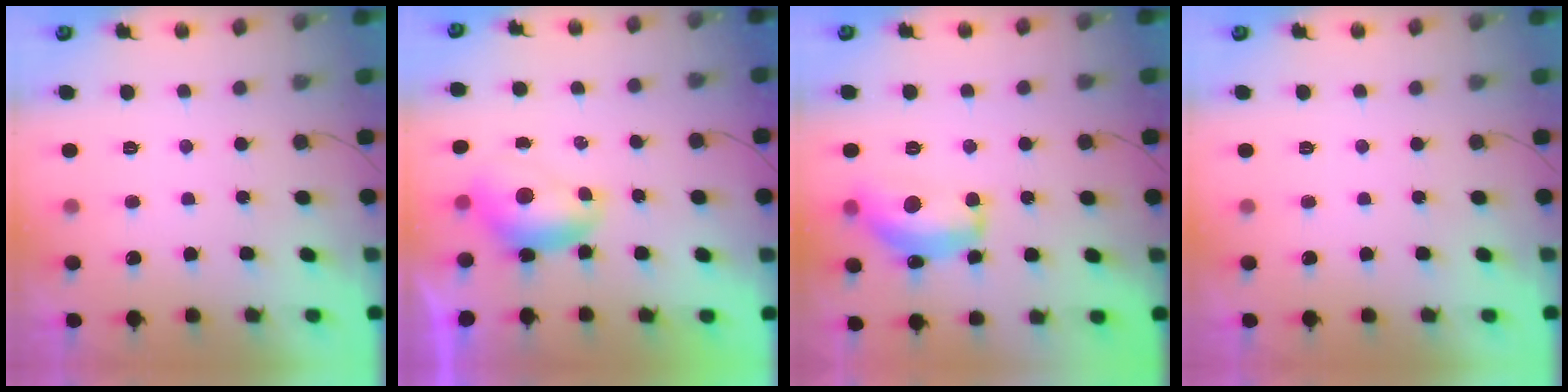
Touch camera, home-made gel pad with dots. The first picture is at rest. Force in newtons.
{"total": 7.3, "press": 7.2, "slide": 1.0}
{"total": 13.9, "press": 13.8, "slide": 0.7}
{"total": 0.0}